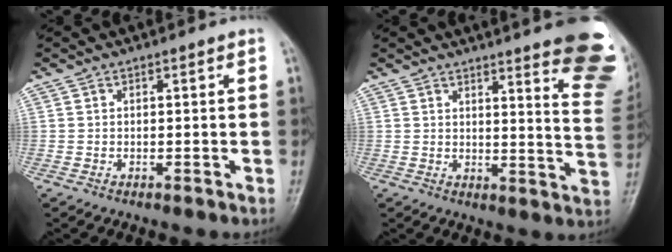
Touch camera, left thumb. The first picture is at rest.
{"total": 18.2, "force": [12.6, 2.9, 12.7], "torque": [-0.130, -0.091, 0.135]}